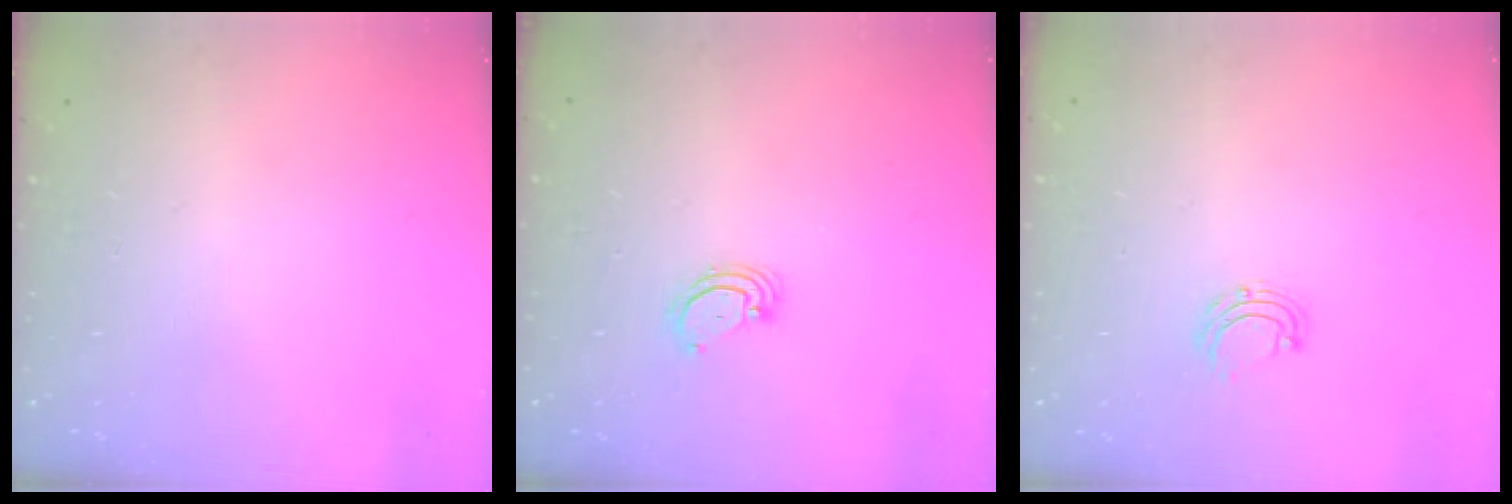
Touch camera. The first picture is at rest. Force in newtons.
{"total": 2.8, "press": 2.8, "slide": 0.2}
{"total": 6.5, "press": 6.5, "slide": 0.4}